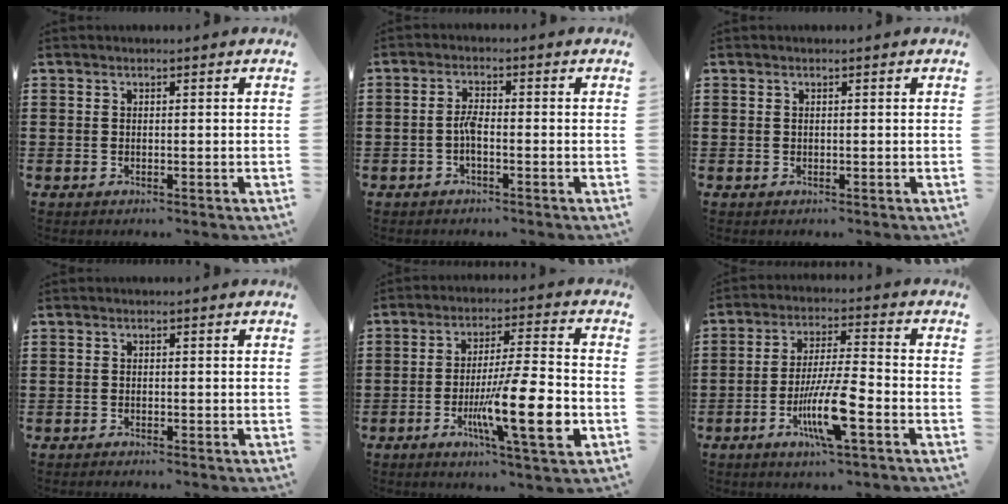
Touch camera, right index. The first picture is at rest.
{"total": 2.9, "force": [-0.9, 0.8, 2.7], "torque": [-0.058, 0.000, -0.019]}
{"total": 0.0}
{"total": 0.6, "force": [-0.6, 0.0, 0.1], "torque": [-0.003, -0.001, -0.013]}
{"total": 14.3, "force": [-4.5, 2.2, 13.4], "torque": [-0.242, -0.013, -0.079]}
{"total": 10.0, "force": [-4.0, 1.5, 9.0], "torque": [-0.185, -0.014, -0.077]}